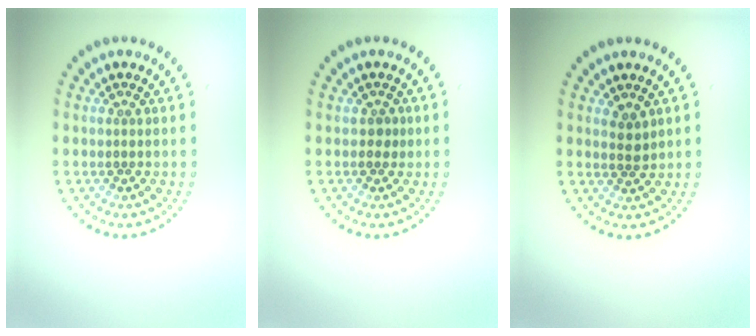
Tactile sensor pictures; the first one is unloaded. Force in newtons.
{"total": 0.9, "press": 0.7, "slide": 0.5}
{"total": 1.3, "press": 1.1, "slide": 0.7}